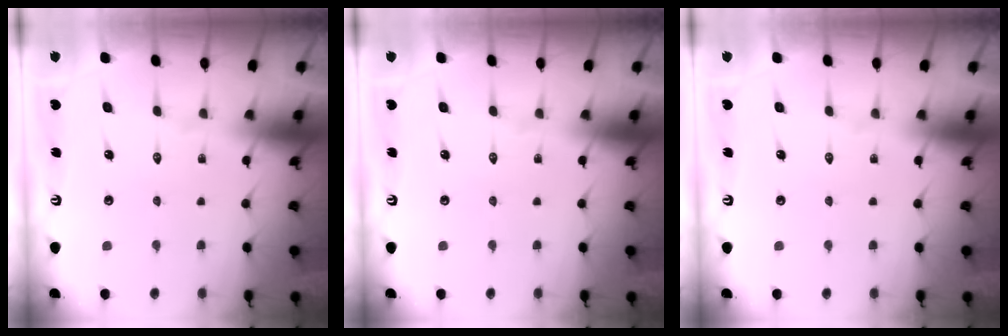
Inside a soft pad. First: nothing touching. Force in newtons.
{"total": 0.0}
{"total": 0.0}